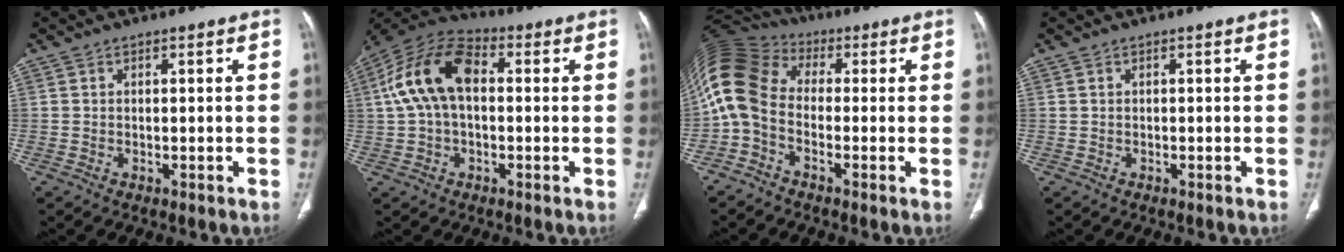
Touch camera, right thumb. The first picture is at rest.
{"total": 14.1, "force": [1.7, 8.4, 11.2], "torque": [-0.219, 0.039, 0.022]}
{"total": 13.0, "force": [-1.5, 9.4, 8.9], "torque": [-0.189, 0.046, -0.044]}
{"total": 0.0}